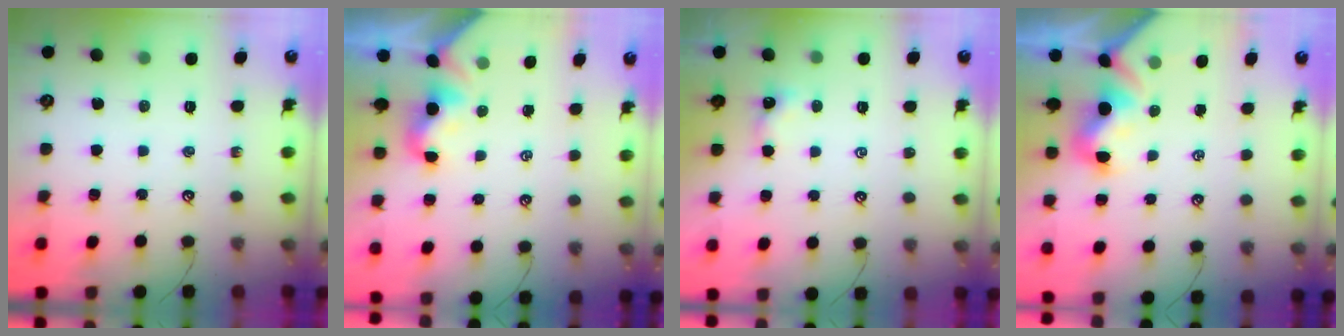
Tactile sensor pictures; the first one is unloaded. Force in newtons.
{"total": 2.0, "press": 2.0, "slide": 0.4}
{"total": 0.0}
{"total": 2.2, "press": 2.2, "slide": 0.5}